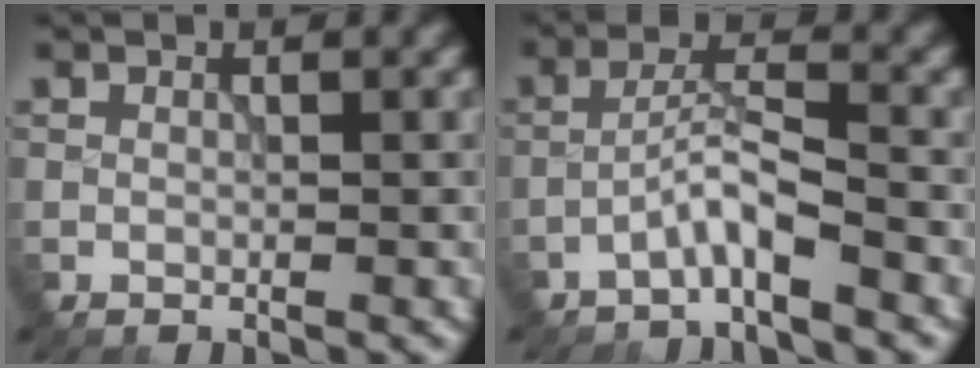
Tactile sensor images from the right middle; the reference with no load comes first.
{"total": 3.0, "force": [-2.1, 0.1, 2.1], "torque": [-0.043, 0.017, -0.045]}